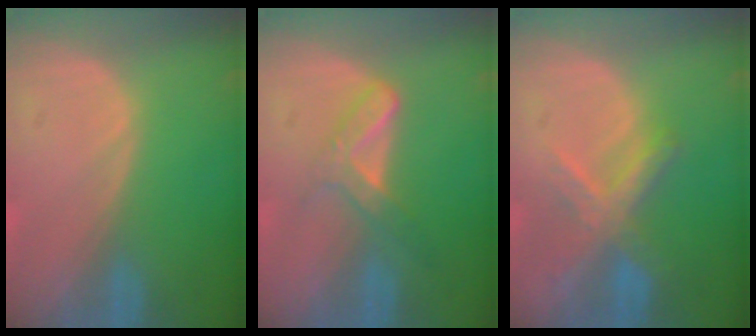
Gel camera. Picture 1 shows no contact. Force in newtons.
{"total": 5.3, "press": 4.6, "slide": 2.7}
{"total": 7.1, "press": 6.2, "slide": 3.6}